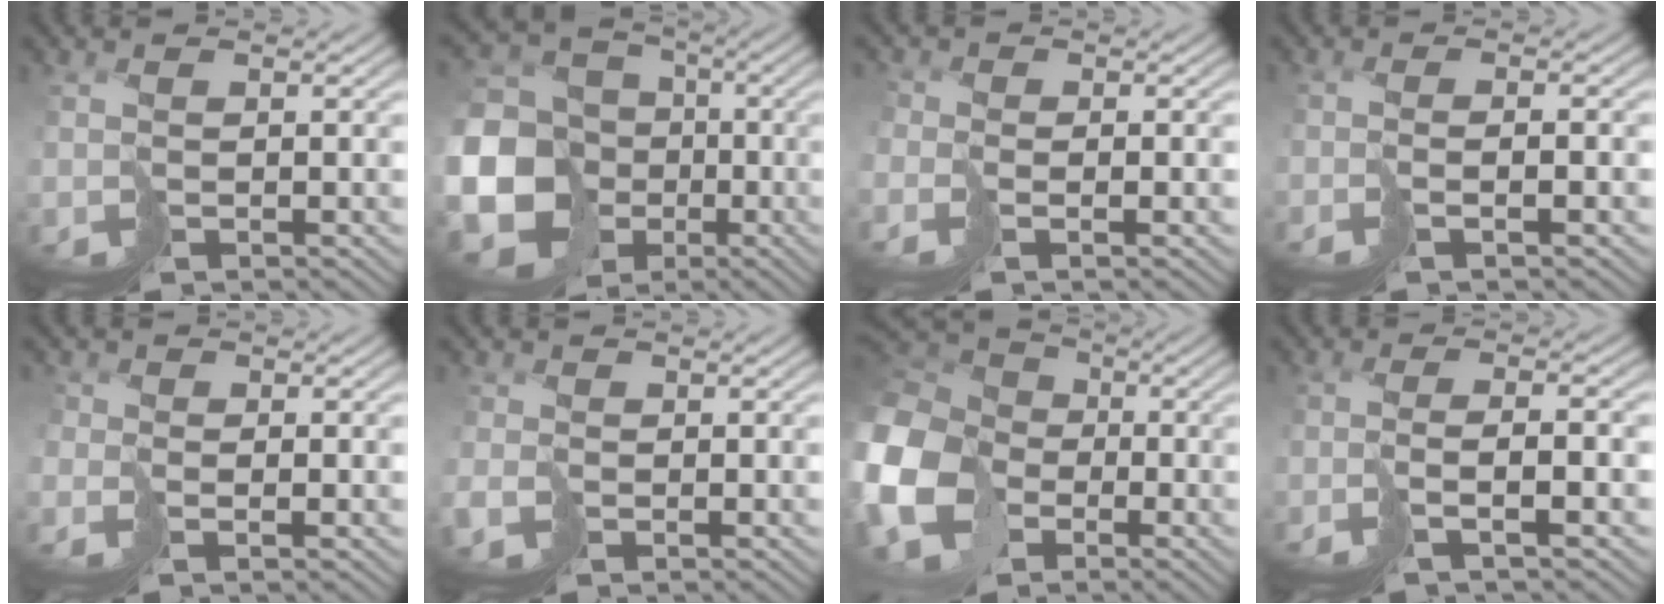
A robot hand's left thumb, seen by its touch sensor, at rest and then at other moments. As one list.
[{"total": 21.0, "force": [-5.8, 18.4, 8.3], "torque": [-0.240, -0.049, -0.117]}, {"total": 1.3, "force": [-1.2, 0.0, -0.6], "torque": [0.029, 0.008, -0.028]}, {"total": 1.4, "force": [-0.6, -1.0, 0.8], "torque": [-0.006, 0.004, -0.016]}, {"total": 1.2, "force": [-0.9, -0.1, -0.8], "torque": [0.033, 0.006, -0.021]}, {"total": 2.0, "force": [-1.0, 1.6, 0.6], "torque": [-0.008, -0.002, -0.022]}, {"total": 16.5, "force": [-5.2, 12.9, 8.8], "torque": [-0.277, -0.027, -0.099]}, {"total": 3.6, "force": [-2.1, -0.6, 2.9], "torque": [-0.026, 0.013, -0.045]}]